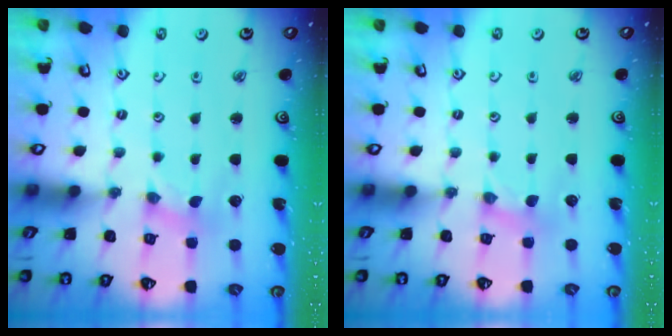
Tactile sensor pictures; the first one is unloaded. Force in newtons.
{"total": 1.5, "press": 1.5, "slide": 0.3}